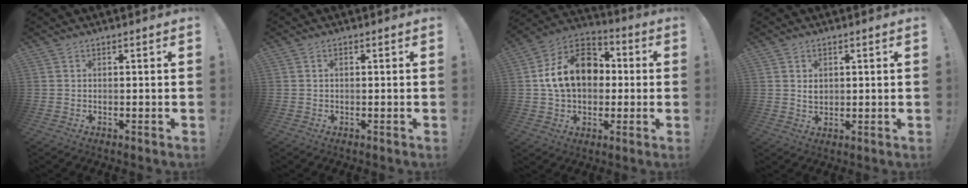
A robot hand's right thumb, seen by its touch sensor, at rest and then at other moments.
{"total": 1.0, "force": [0.1, 0.5, 0.9], "torque": [-0.021, 0.005, 0.002]}
{"total": 18.9, "force": [2.8, 14.0, 12.4], "torque": [-0.189, 0.013, 0.057]}
{"total": 3.0, "force": [0.7, 2.4, 1.7], "torque": [-0.015, -0.003, 0.009]}